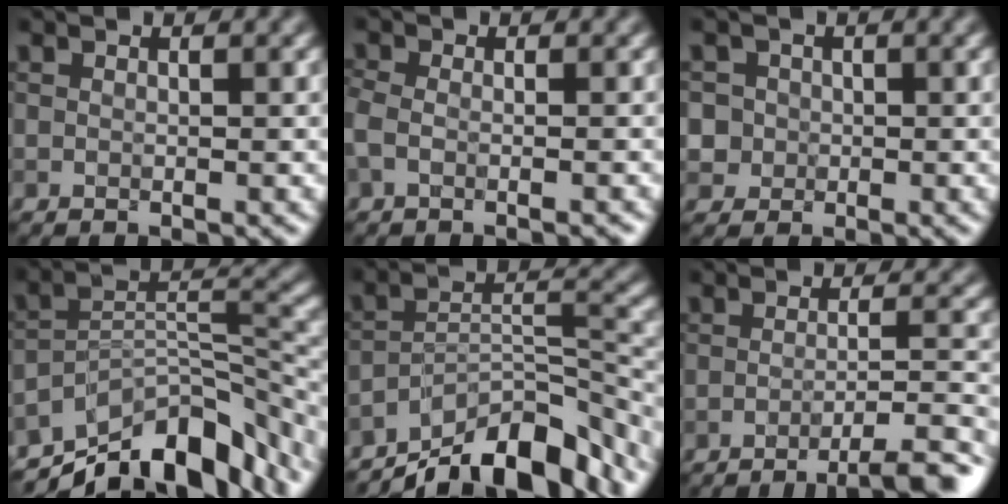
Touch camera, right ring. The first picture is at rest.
{"total": 2.4, "force": [-1.4, 1.1, 1.7], "torque": [-0.038, -0.005, -0.034]}
{"total": 3.7, "force": [0.1, 3.6, 1.0], "torque": [-0.002, 0.021, -0.005]}
{"total": 12.2, "force": [-9.2, 4.4, 6.6], "torque": [-0.107, 0.008, -0.161]}
{"total": 11.4, "force": [-9.1, 3.5, 5.9], "torque": [-0.082, 0.011, -0.161]}
{"total": 6.4, "force": [-4.3, 1.1, 4.6], "torque": [-0.057, 0.006, -0.060]}